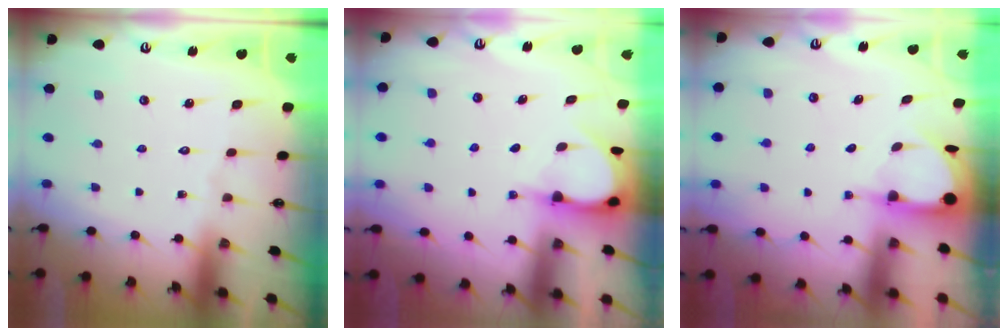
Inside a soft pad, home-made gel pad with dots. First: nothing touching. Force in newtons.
{"total": 3.9, "press": 3.9, "slide": 0.4}
{"total": 3.9, "press": 3.9, "slide": 0.3}